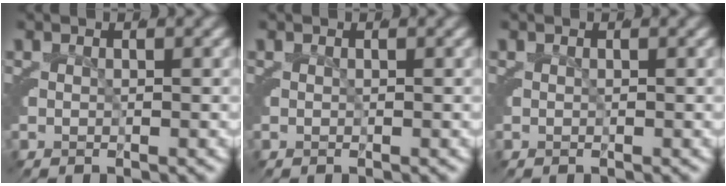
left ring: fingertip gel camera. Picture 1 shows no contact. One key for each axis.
{"total": 0.0}
{"total": 0.0}